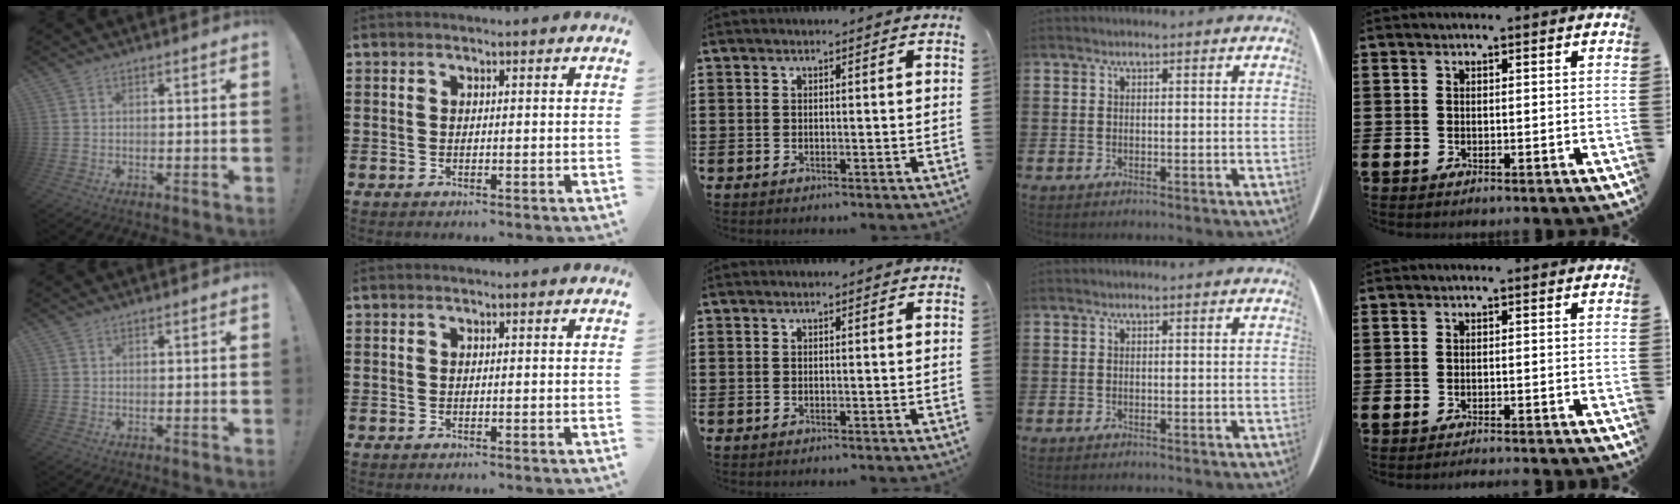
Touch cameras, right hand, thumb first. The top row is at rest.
{"little": {"total": 1.0, "force": [-0.9, -0.2, 0.0], "torque": [0.001, 0.001, -0.019]}}